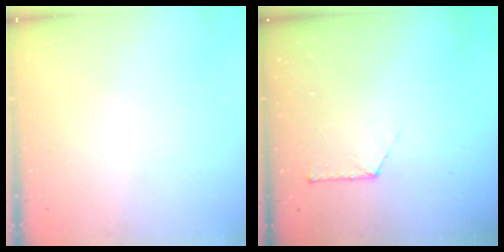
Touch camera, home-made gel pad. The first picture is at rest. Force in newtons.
{"total": 5.4, "press": 5.4, "slide": 0.6}